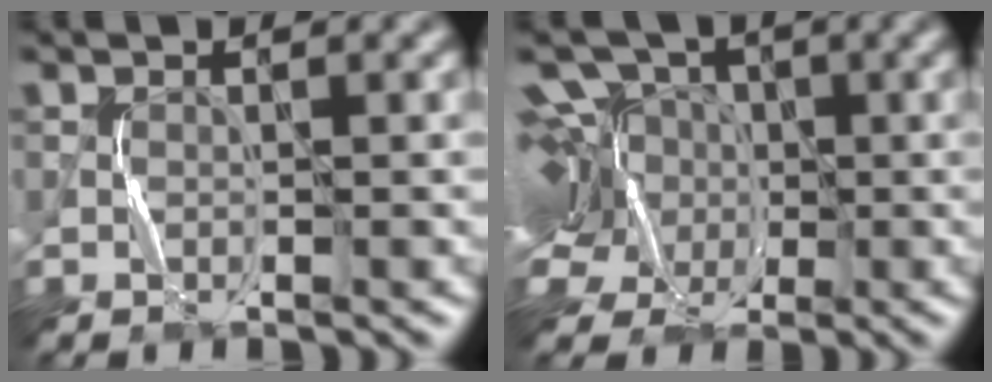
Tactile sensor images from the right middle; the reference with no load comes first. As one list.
[{"total": 12.7, "force": [2.4, 10.0, 7.5], "torque": [-0.136, 0.047, -0.019]}]